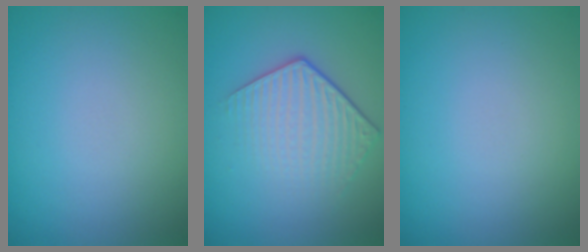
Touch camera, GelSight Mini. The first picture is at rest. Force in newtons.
{"total": 4.4, "press": 3.1, "slide": 3.1}
{"total": 0.0}